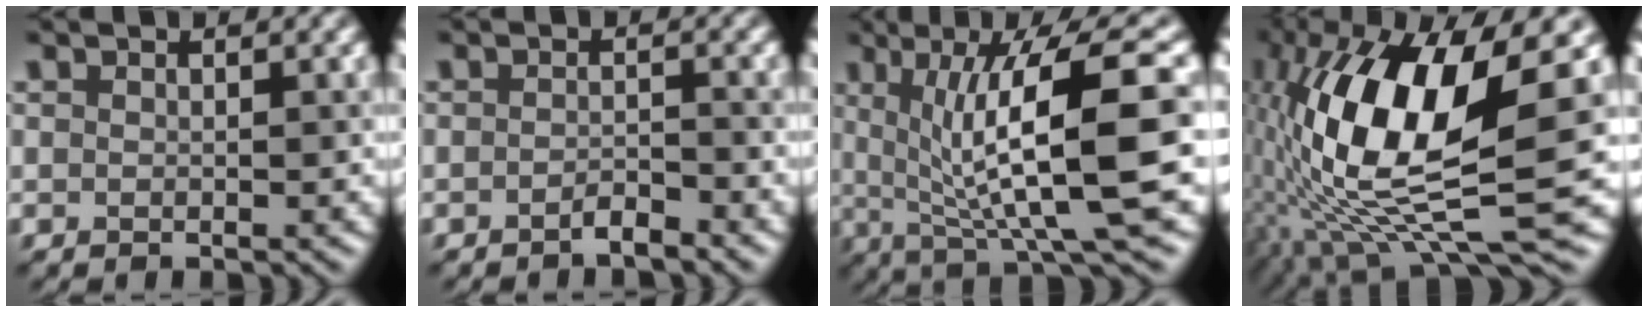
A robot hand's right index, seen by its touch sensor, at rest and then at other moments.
{"total": 1.4, "force": [-1.1, 0.3, 0.8], "torque": [-0.016, 0.004, -0.022]}
{"total": 11.5, "force": [1.3, 2.5, 11.2], "torque": [-0.160, 0.002, 0.027]}
{"total": 14.2, "force": [1.3, 4.3, 13.4], "torque": [-0.261, 0.000, 0.025]}